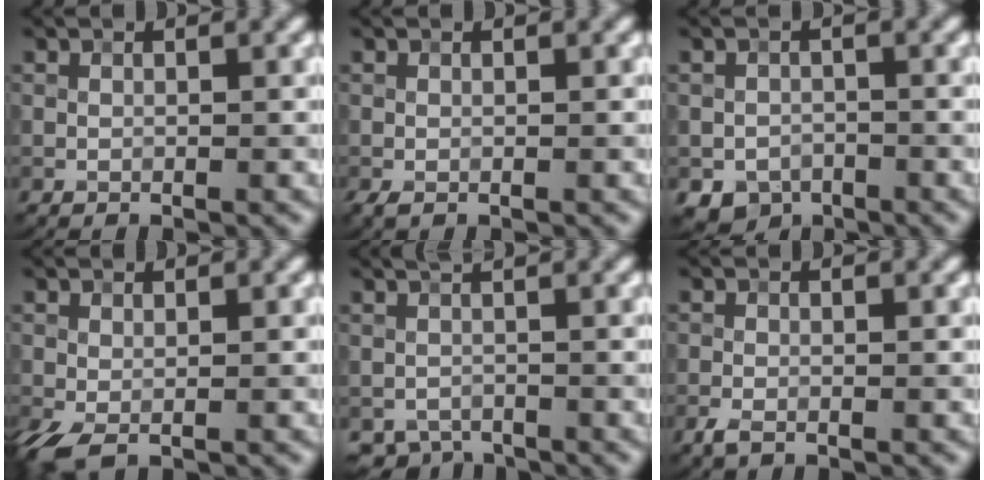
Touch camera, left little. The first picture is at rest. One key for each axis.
{"total": 1.1, "fx": -0.5, "fy": 0.7, "fz": 0.6, "tx": -0.019, "ty": -0.003, "tz": -0.011}
{"total": 2.7, "fx": -1.3, "fy": 2.2, "fz": 0.7, "tx": -0.010, "ty": -0.007, "tz": -0.023}
{"total": 2.5, "fx": -0.6, "fy": 1.5, "fz": 1.9, "tx": -0.063, "ty": -0.001, "tz": -0.014}
{"total": 1.3, "fx": -0.7, "fy": 0.8, "fz": 0.6, "tx": -0.011, "ty": -0.008, "tz": -0.010}
{"total": 1.5, "fx": -0.9, "fy": 0.7, "fz": 0.9, "tx": -0.027, "ty": -0.004, "tz": -0.022}